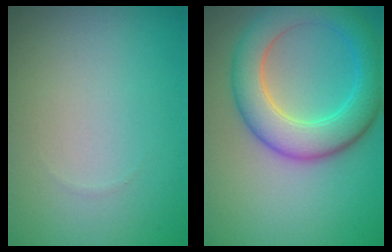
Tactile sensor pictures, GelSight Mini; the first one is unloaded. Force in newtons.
{"total": 6.6, "press": 6.6, "slide": 0.2}